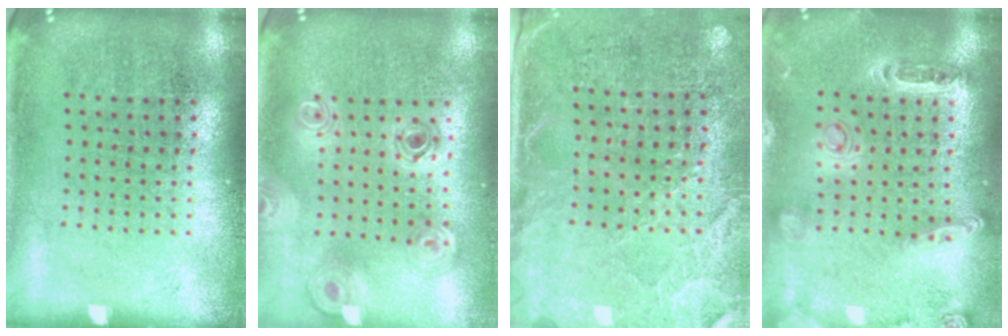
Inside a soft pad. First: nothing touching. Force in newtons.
{"total": 1.0, "press": 0.9, "slide": 0.2}
{"total": 2.8, "press": 2.4, "slide": 1.3}
{"total": 1.4, "press": 1.4, "slide": 0.3}